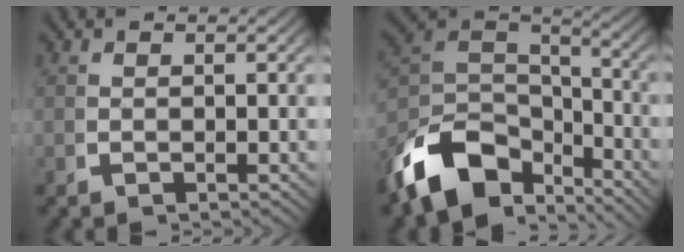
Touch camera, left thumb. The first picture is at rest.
{"total": 12.1, "force": [-3.6, 8.1, 8.3], "torque": [-0.188, -0.035, -0.046]}